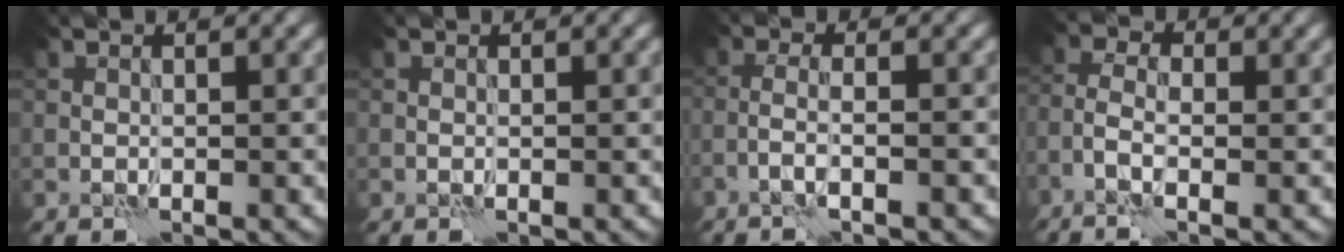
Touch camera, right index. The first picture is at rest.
{"total": 0.0}
{"total": 2.6, "force": [-1.3, 0.4, 2.2], "torque": [-0.039, 0.009, -0.035]}
{"total": 3.9, "force": [-1.6, 1.6, 3.2], "torque": [-0.083, -0.001, -0.033]}